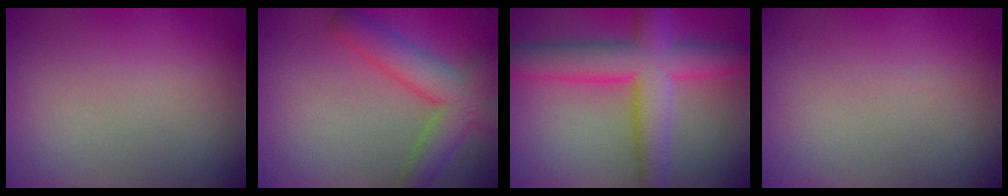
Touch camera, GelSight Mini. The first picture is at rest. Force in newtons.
{"total": 4.5, "press": 4.5, "slide": 0.3}
{"total": 8.1, "press": 8.1, "slide": 0.2}
{"total": 0.0}